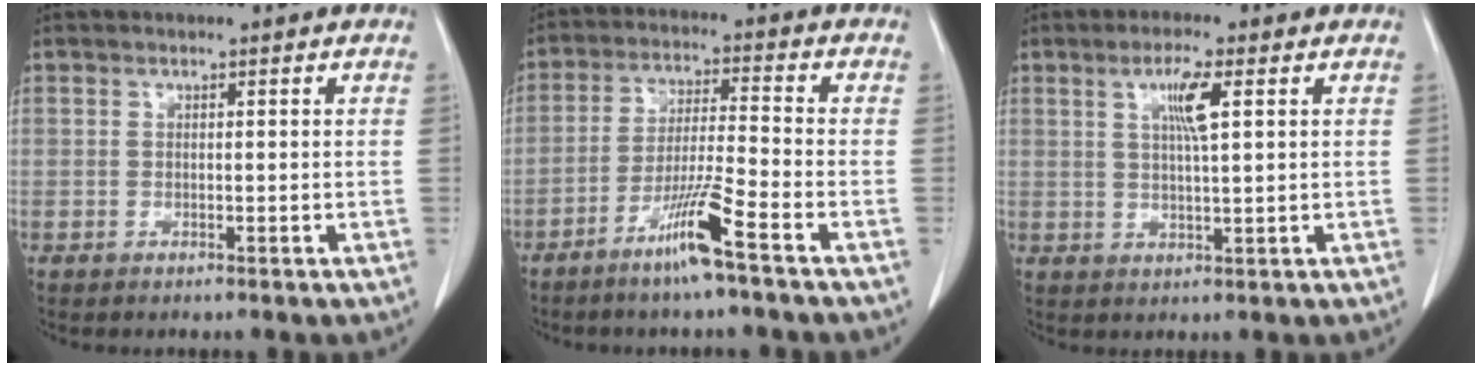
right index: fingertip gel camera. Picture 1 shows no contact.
{"total": 8.2, "force": [-5.1, -0.9, 6.4], "torque": [-0.119, -0.014, -0.101]}
{"total": 4.8, "force": [1.7, 0.1, 4.5], "torque": [-0.082, -0.001, 0.031]}